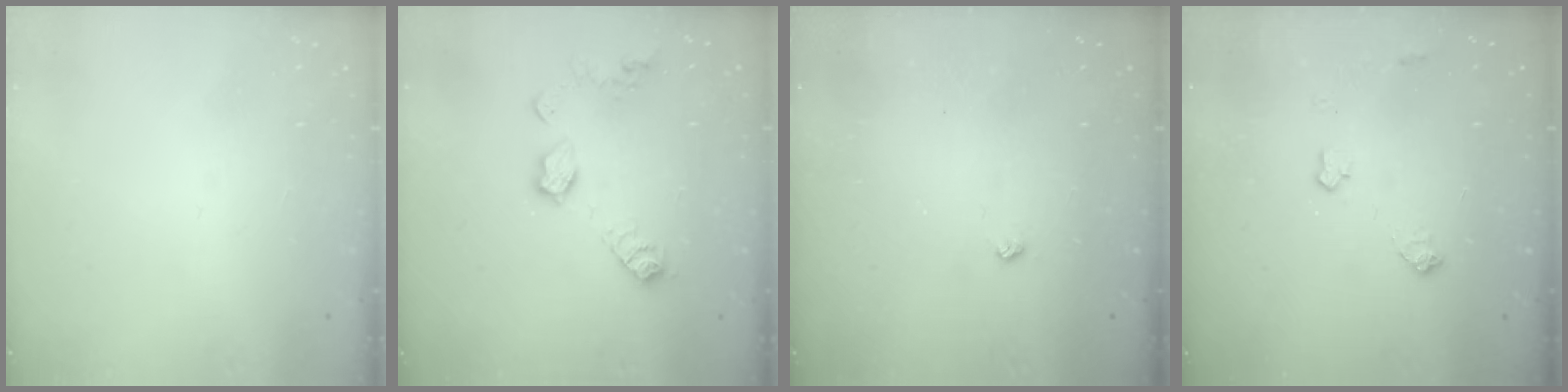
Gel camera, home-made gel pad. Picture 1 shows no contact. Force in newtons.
{"total": 10.0, "press": 10.0, "slide": 0.3}
{"total": 2.5, "press": 2.4, "slide": 0.5}
{"total": 7.3, "press": 7.3, "slide": 0.8}